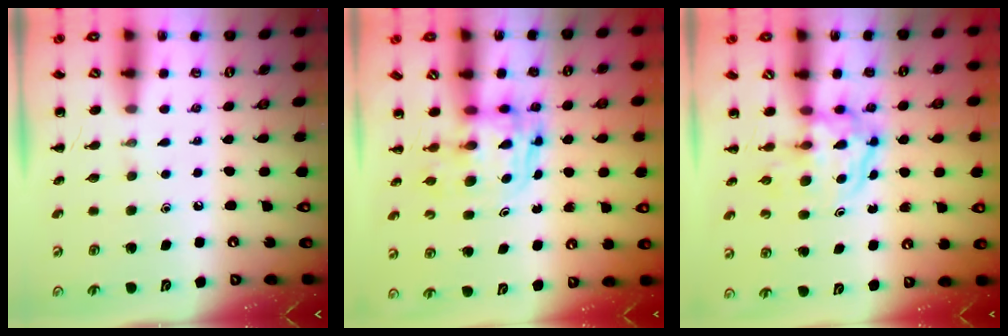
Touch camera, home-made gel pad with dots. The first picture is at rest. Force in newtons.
{"total": 2.7, "press": 2.7, "slide": 0.2}
{"total": 3.8, "press": 3.8, "slide": 0.4}